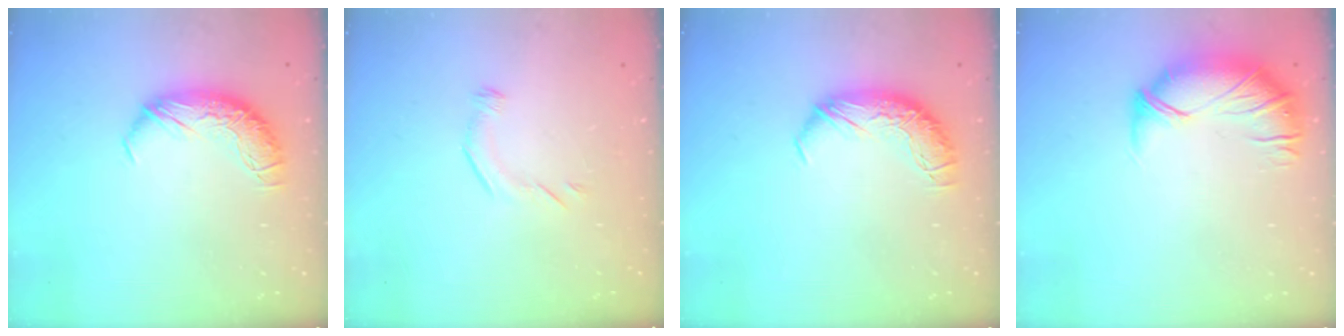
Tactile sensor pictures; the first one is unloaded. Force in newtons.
{"total": 4.7, "press": 4.6, "slide": 0.9}
{"total": 0.0}
{"total": 3.9, "press": 3.3, "slide": 2.0}